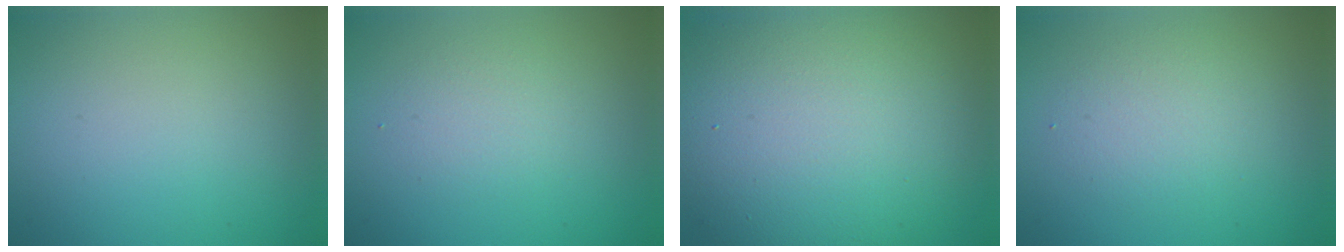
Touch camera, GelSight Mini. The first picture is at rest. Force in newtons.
{"total": 1.9, "press": 1.9, "slide": 0.1}
{"total": 12.6, "press": 12.5, "slide": 0.5}
{"total": 2.6, "press": 2.6, "slide": 0.1}